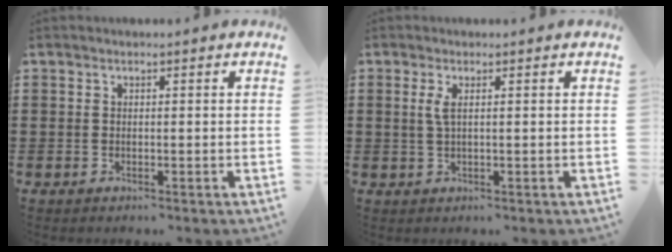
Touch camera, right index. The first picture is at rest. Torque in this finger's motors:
{"motor_torque": [0.25, -0.18, 0.19, 0.05]}